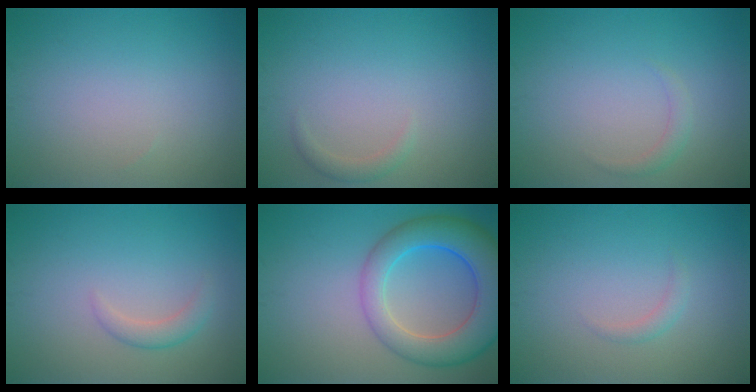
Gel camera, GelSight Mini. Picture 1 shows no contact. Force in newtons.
{"total": 1.1, "press": 1.1, "slide": 0.1}
{"total": 1.0, "press": 1.0, "slide": 0.1}
{"total": 1.6, "press": 1.6, "slide": 0.1}
{"total": 8.3, "press": 8.3, "slide": 0.5}
{"total": 0.9, "press": 0.9, "slide": 0.1}